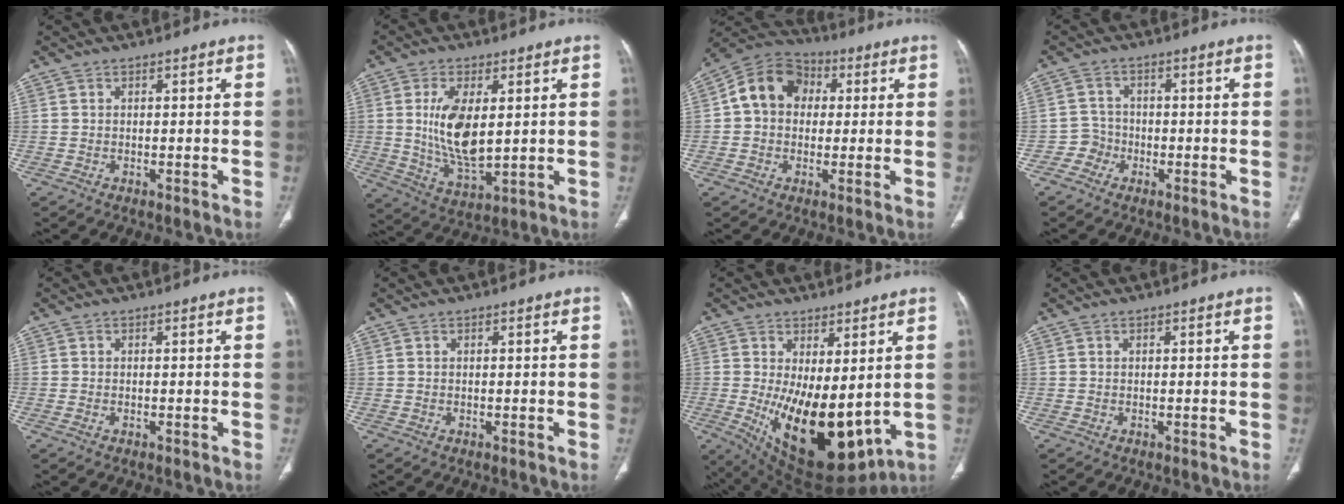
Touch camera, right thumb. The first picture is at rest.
{"total": 11.7, "force": [1.7, 5.6, 10.1], "torque": [-0.189, -0.022, 0.043]}
{"total": 11.5, "force": [1.7, 9.3, 6.4], "torque": [-0.093, 0.024, 0.014]}
{"total": 3.2, "force": [-1.7, 2.8, -0.2], "torque": [0.021, 0.013, -0.041]}
{"total": 0.7, "force": [-0.3, 0.4, 0.5], "torque": [-0.015, 0.005, -0.002]}
{"total": 0.0}
{"total": 18.7, "force": [-0.8, 8.9, 16.5], "torque": [-0.257, -0.037, 0.022]}
{"total": 0.0}